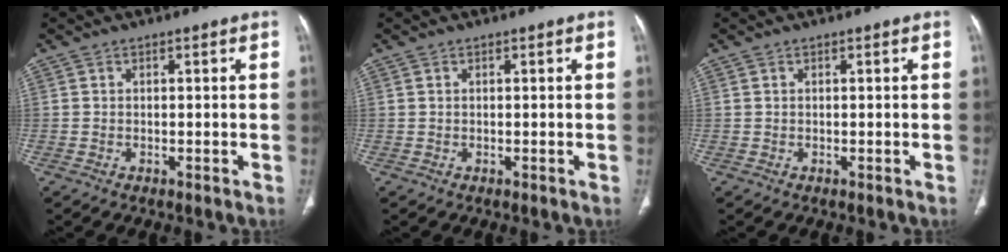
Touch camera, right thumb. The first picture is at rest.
{"total": 0.0}
{"total": 0.0}